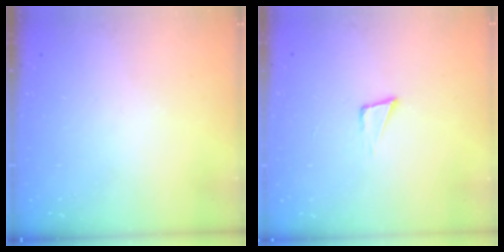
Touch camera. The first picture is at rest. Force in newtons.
{"total": 3.9, "press": 2.6, "slide": 2.9}